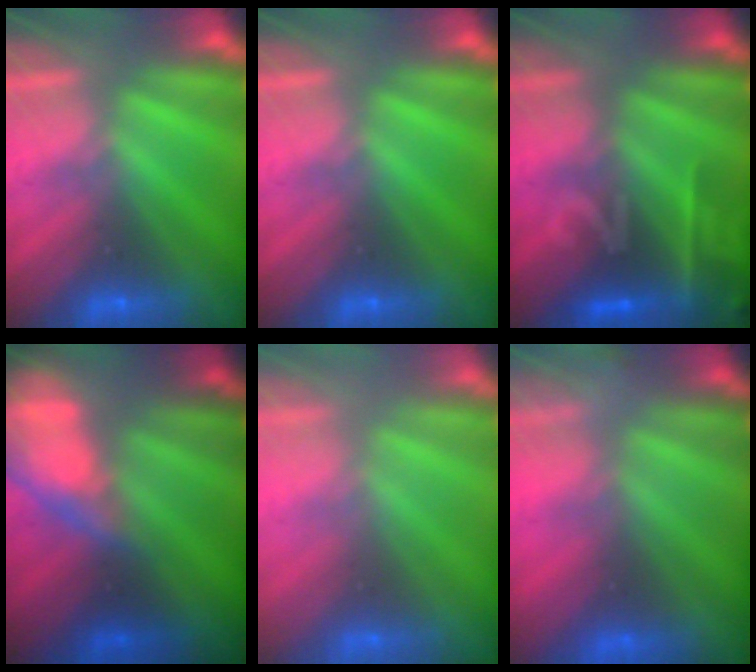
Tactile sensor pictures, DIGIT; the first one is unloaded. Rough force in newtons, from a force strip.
{"total": 0.0}
{"total": 2.3}
{"total": 7.6}
{"total": 2.7}
{"total": 8.1}